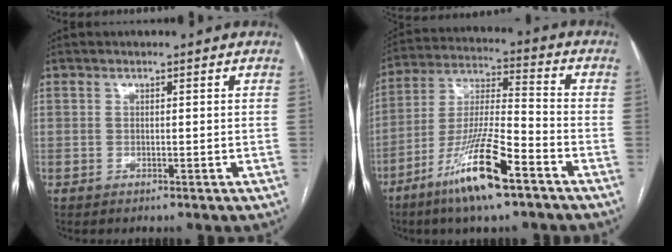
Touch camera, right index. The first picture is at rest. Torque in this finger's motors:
{"motor_torque": [1.38, -0.76, 0.68, 0.18]}